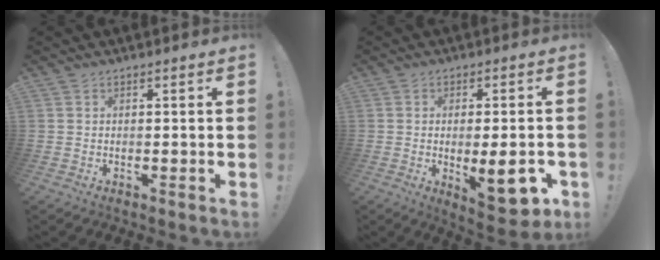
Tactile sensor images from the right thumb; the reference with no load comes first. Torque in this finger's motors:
{"motor_torque": [0.88, 1.33, 0.54, 0.12, 0.06]}